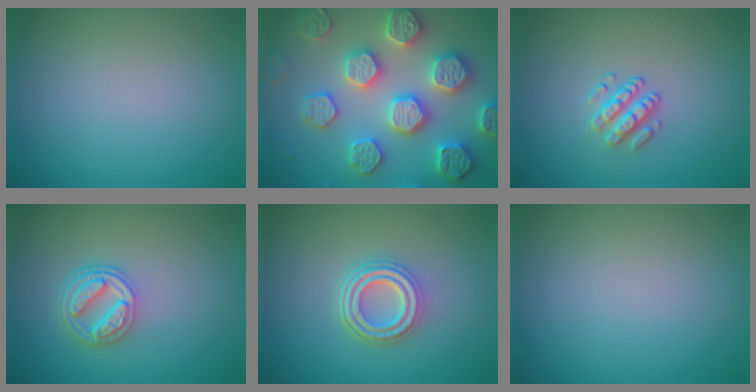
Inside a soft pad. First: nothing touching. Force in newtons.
{"total": 7.8, "press": 7.7, "slide": 1.7}
{"total": 2.0, "press": 1.6, "slide": 1.3}
{"total": 4.3, "press": 3.2, "slide": 2.8}
{"total": 4.8, "press": 3.5, "slide": 3.3}
{"total": 0.0}